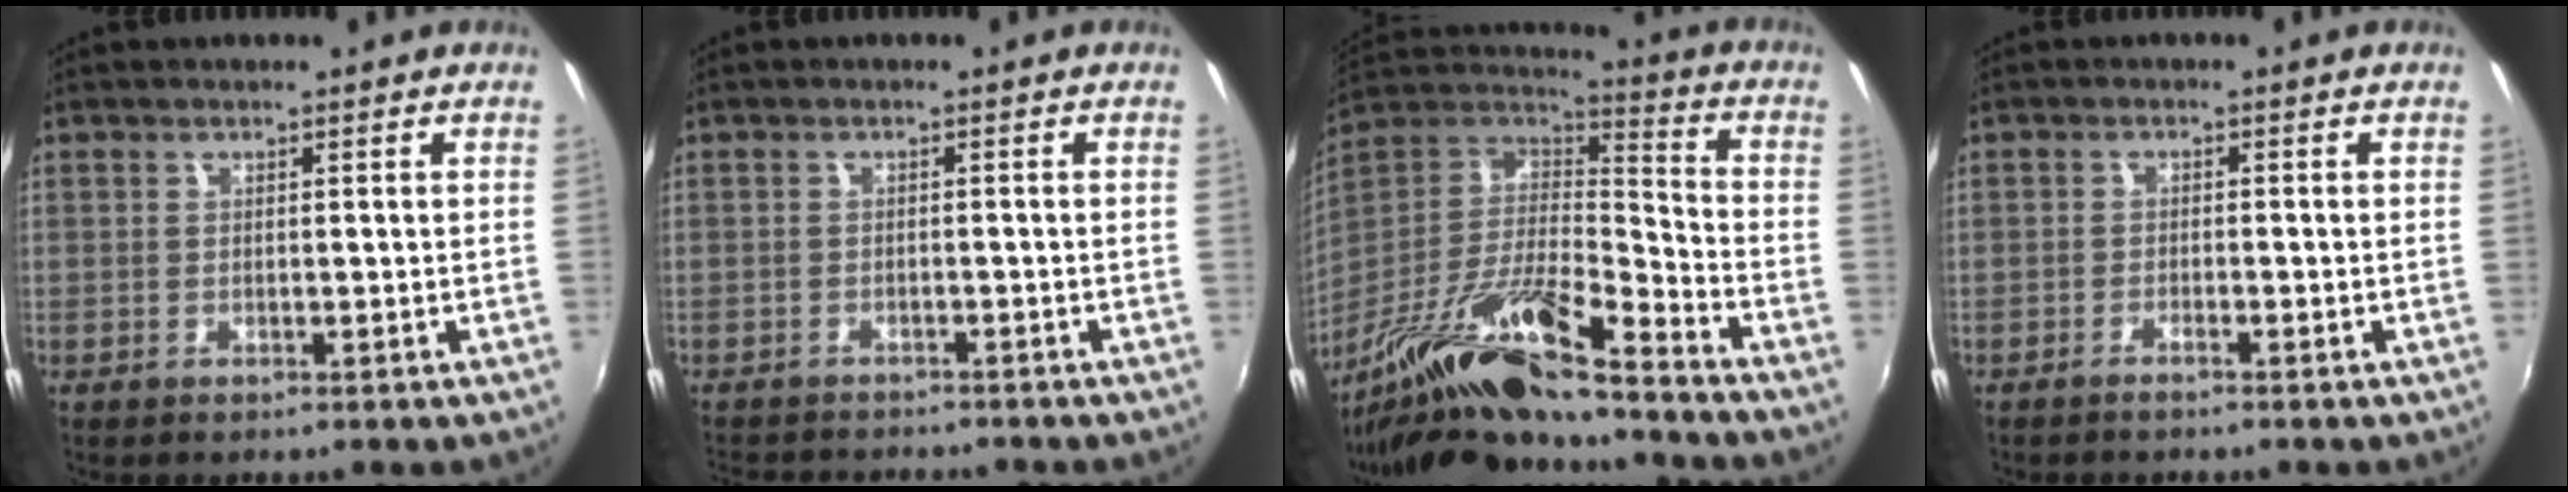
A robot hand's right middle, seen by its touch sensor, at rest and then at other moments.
{"total": 7.3, "force": [-6.8, 1.5, 2.2], "torque": [-0.057, -0.016, -0.102]}
{"total": 19.3, "force": [-14.2, 2.5, 12.9], "torque": [-0.240, -0.027, -0.273]}
{"total": 1.5, "force": [-1.3, 0.1, 0.6], "torque": [-0.020, -0.001, -0.029]}